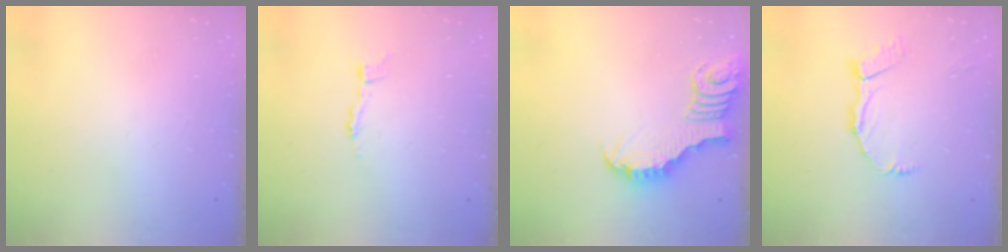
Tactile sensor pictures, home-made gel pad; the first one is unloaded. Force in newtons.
{"total": 3.4, "press": 3.4, "slide": 0.3}
{"total": 3.2, "press": 3.2, "slide": 0.2}
{"total": 9.0, "press": 8.9, "slide": 1.1}